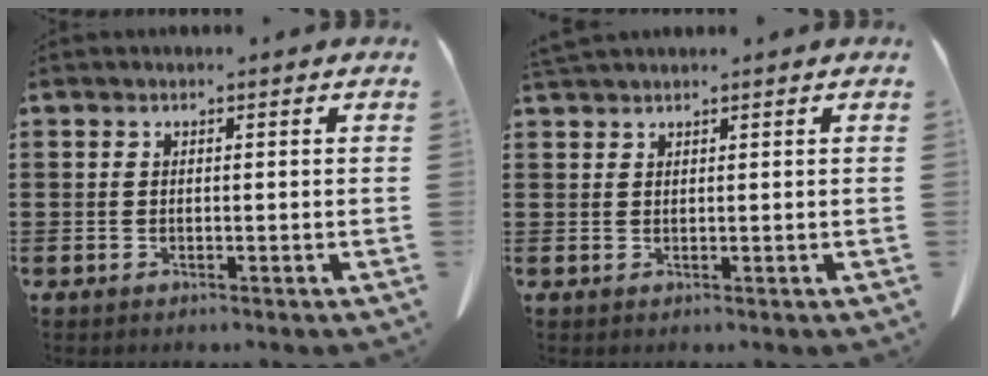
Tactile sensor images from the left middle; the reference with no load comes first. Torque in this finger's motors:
{"motor_torque": [0.30, 0.24, 0.03, 0.01]}